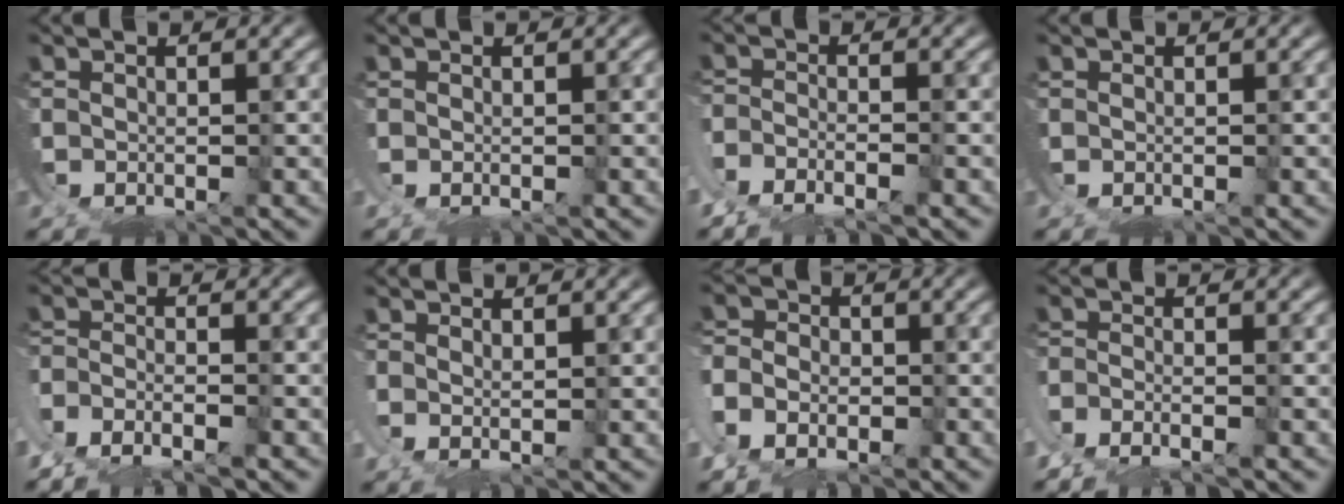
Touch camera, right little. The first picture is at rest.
{"total": 0.6, "force": [0.2, 0.4, 0.5], "torque": [-0.015, -0.003, 0.005]}
{"total": 2.7, "force": [-2.2, 0.0, 1.5], "torque": [-0.028, -0.009, -0.035]}
{"total": 0.0}
{"total": 3.0, "force": [-2.3, 0.2, 1.9], "torque": [-0.035, -0.009, -0.036]}
{"total": 1.5, "force": [1.0, 0.3, 1.1], "torque": [-0.028, -0.011, 0.027]}
{"total": 3.3, "force": [-1.2, 2.2, 2.1], "torque": [-0.042, -0.016, -0.017]}
{"total": 2.3, "force": [-1.9, 0.0, 1.4], "torque": [-0.026, -0.007, -0.031]}